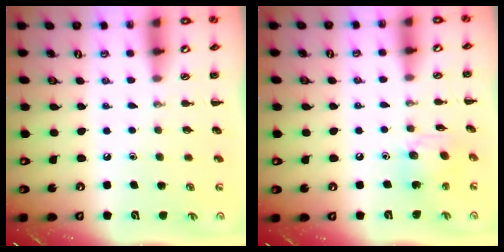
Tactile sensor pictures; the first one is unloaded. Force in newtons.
{"total": 6.9, "press": 6.9, "slide": 0.5}